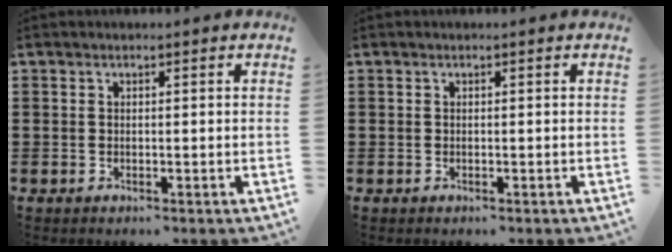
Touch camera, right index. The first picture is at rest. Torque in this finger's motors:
{"motor_torque": [0.00, -0.02, 0.00, 0.01]}